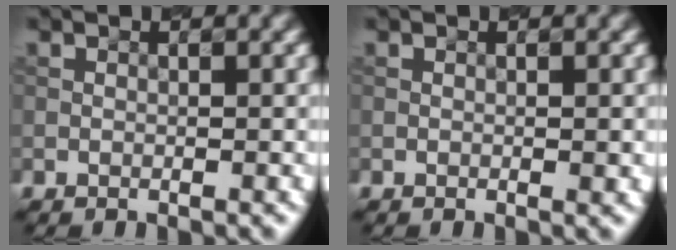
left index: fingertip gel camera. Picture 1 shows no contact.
{"total": 0.6, "force": [-0.1, 0.2, 0.6], "torque": [-0.009, 0.000, -0.001]}